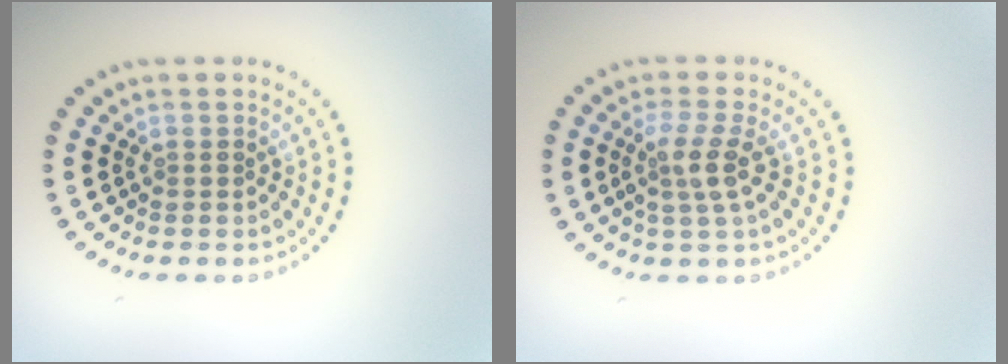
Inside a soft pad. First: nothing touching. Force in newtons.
{"total": 2.7, "press": 2.3, "slide": 1.4}